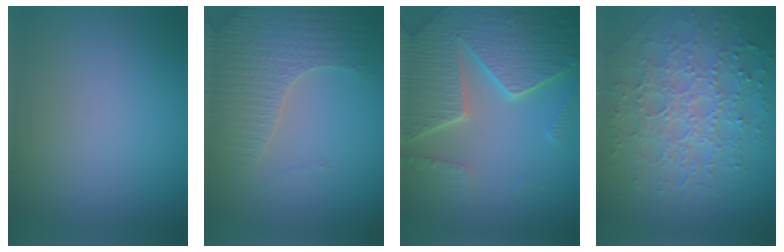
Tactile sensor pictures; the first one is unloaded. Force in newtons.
{"total": 4.0, "press": 3.9, "slide": 1.1}
{"total": 8.2, "press": 5.9, "slide": 5.7}
{"total": 7.6, "press": 5.4, "slide": 5.3}